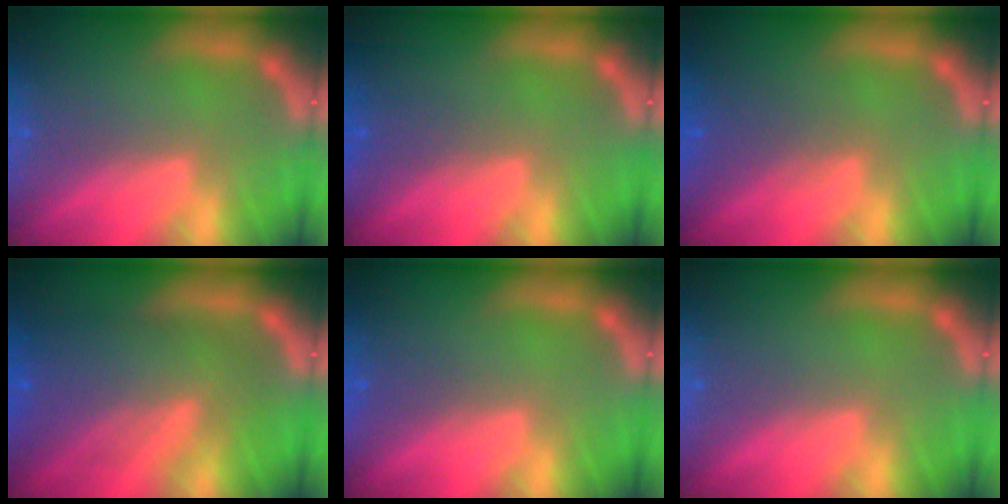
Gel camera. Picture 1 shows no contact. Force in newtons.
{"total": 1.5}
{"total": 2.5}
{"total": 9.0}
{"total": 0.9}
{"total": 0.0}